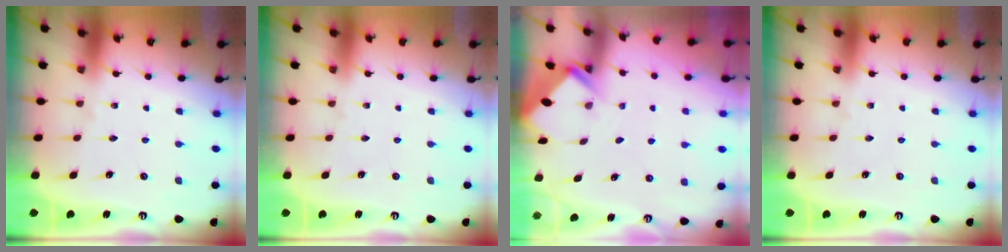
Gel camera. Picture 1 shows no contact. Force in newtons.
{"total": 0.0}
{"total": 2.7, "press": 2.7, "slide": 0.2}
{"total": 0.0}